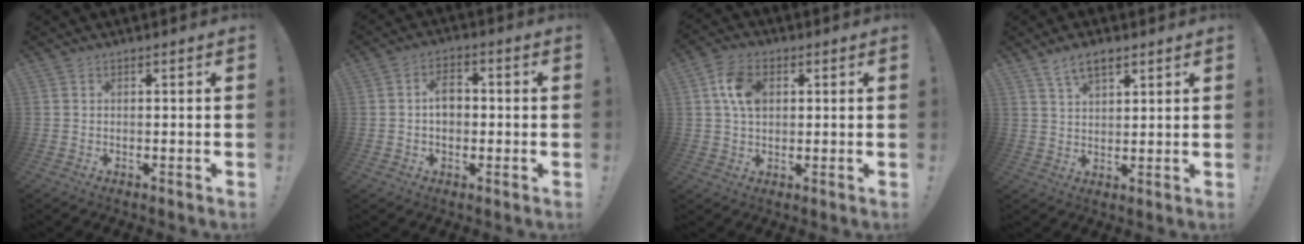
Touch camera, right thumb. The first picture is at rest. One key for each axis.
{"total": 5.9, "fx": 0.1, "fy": 4.2, "fz": 4.2, "tx": -0.058, "ty": 0.006, "tz": -0.002}
{"total": 9.0, "fx": 2.1, "fy": 6.3, "fz": 6.1, "tx": -0.108, "ty": 0.010, "tz": 0.041}
{"total": 6.6, "fx": 4.3, "fy": 2.9, "fz": 4.1, "tx": -0.069, "ty": -0.013, "tz": 0.079}